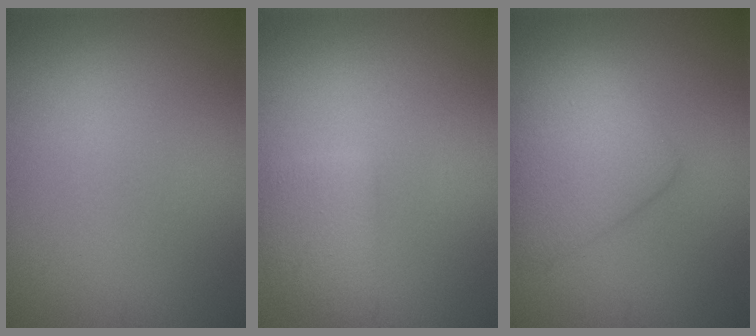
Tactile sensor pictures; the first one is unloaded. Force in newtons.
{"total": 2.6, "press": 2.6, "slide": 0.1}
{"total": 4.5, "press": 4.5, "slide": 0.2}